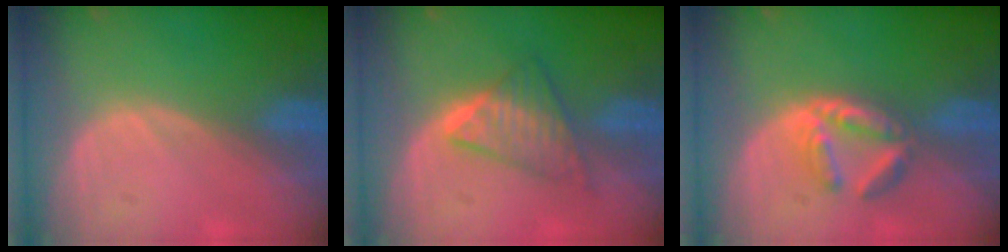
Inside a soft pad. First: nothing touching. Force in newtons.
{"total": 5.9, "press": 5.8, "slide": 0.8}
{"total": 5.0, "press": 5.0, "slide": 0.8}